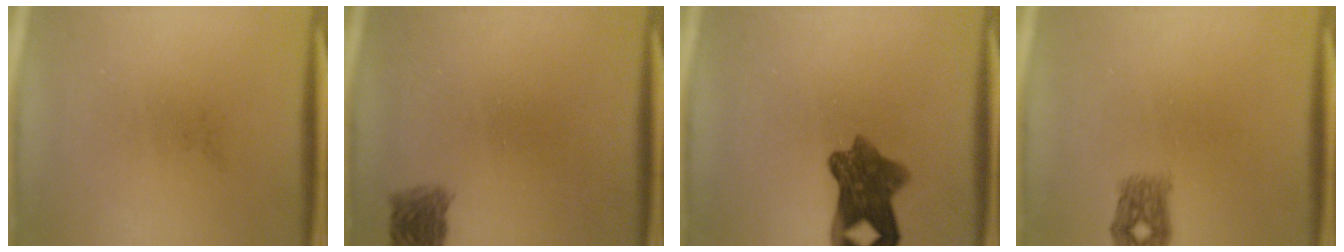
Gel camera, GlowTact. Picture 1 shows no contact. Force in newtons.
{"total": 2.6}
{"total": 7.9}
{"total": 2.5}